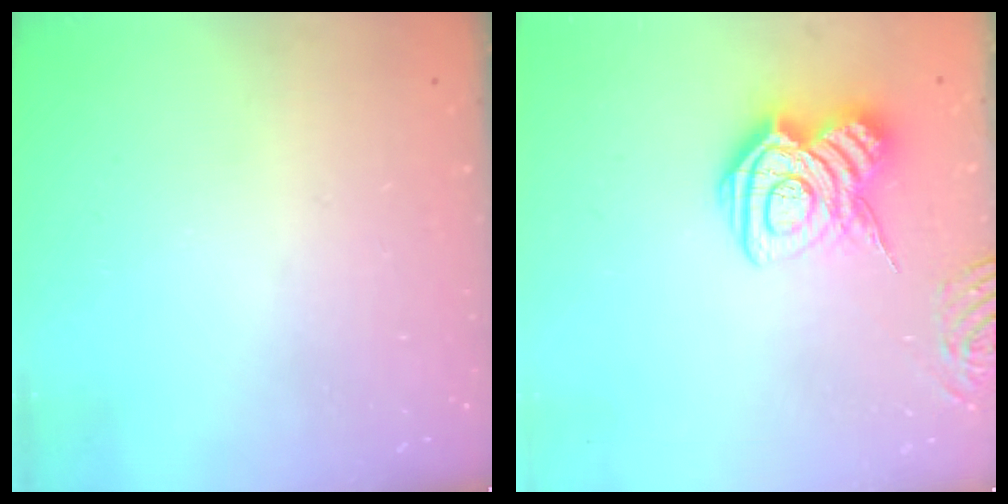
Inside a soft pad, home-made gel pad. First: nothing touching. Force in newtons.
{"total": 14.3, "press": 14.3, "slide": 0.7}